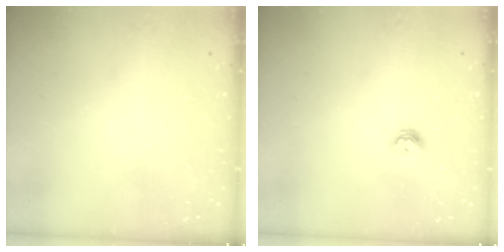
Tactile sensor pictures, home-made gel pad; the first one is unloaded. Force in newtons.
{"total": 5.6, "press": 5.5, "slide": 0.7}